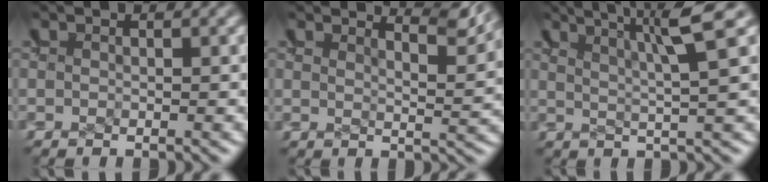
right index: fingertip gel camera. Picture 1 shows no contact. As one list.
[{"total": 4.4, "force": [3.9, -0.4, 2.0], "torque": [-0.014, 0.003, 0.064]}, {"total": 4.7, "force": [3.5, -0.6, 3.1], "torque": [-0.014, 0.017, 0.055]}]